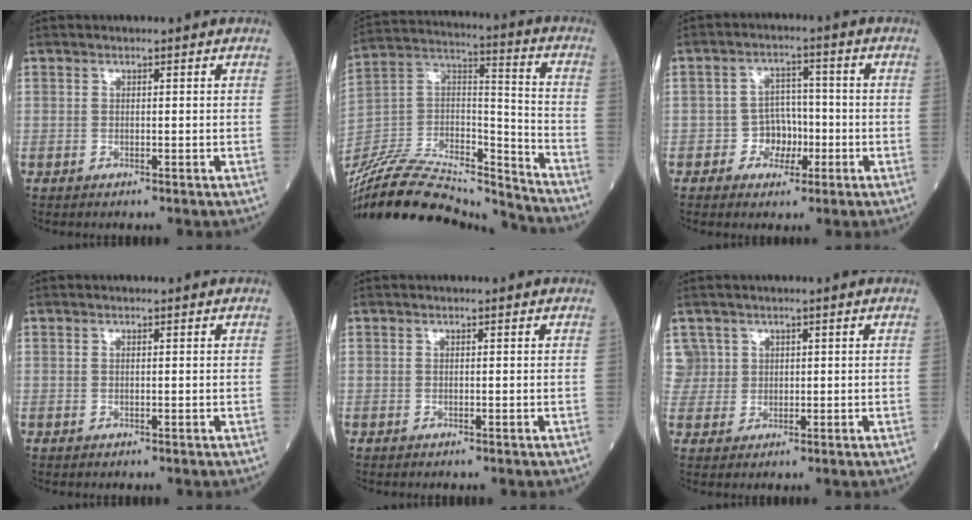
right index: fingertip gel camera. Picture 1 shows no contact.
{"total": 27.5, "force": [-25.7, 4.7, 8.8], "torque": [-0.195, 0.000, -0.422]}
{"total": 4.7, "force": [-1.5, 4.0, 1.9], "torque": [-0.019, 0.015, -0.025]}
{"total": 0.0}
{"total": 0.0}
{"total": 3.6, "force": [1.7, 3.1, -0.5], "torque": [0.028, 0.013, 0.032]}